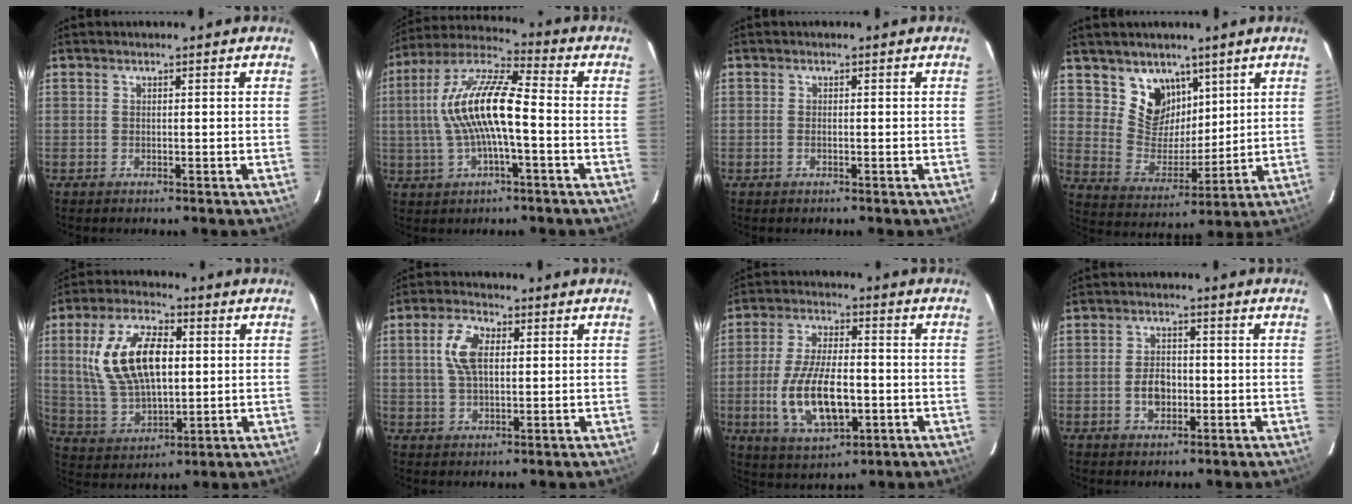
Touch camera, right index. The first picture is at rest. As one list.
[{"total": 14.5, "force": [-0.9, 3.6, 14.0], "torque": [-0.272, 0.015, -0.023]}, {"total": 0.9, "force": [-0.3, 0.4, 0.7], "torque": [-0.016, 0.000, -0.006]}, {"total": 9.9, "force": [6.2, 7.3, 2.6], "torque": [-0.045, -0.008, 0.127]}, {"total": 16.5, "force": [3.1, 8.6, 13.8], "torque": [-0.273, 0.012, 0.069]}, {"total": 7.0, "force": [1.6, 3.8, 5.7], "torque": [-0.110, 0.013, 0.031]}, {"total": 14.3, "force": [-3.2, 6.3, 12.4], "torque": [-0.249, -0.011, -0.048]}, {"total": 4.8, "force": [-1.2, 3.3, 3.4], "torque": [-0.067, 0.006, -0.015]}]